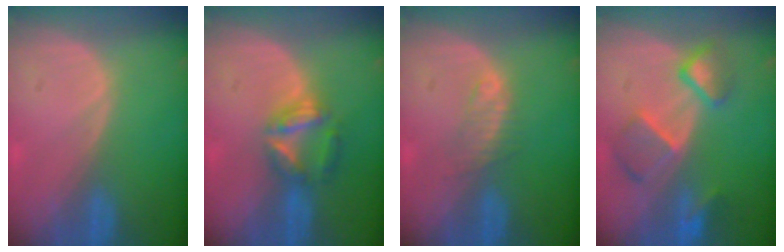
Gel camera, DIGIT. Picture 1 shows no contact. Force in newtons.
{"total": 6.0, "press": 5.4, "slide": 2.4}
{"total": 2.3, "press": 2.3, "slide": 0.2}
{"total": 7.6, "press": 6.7, "slide": 3.6}